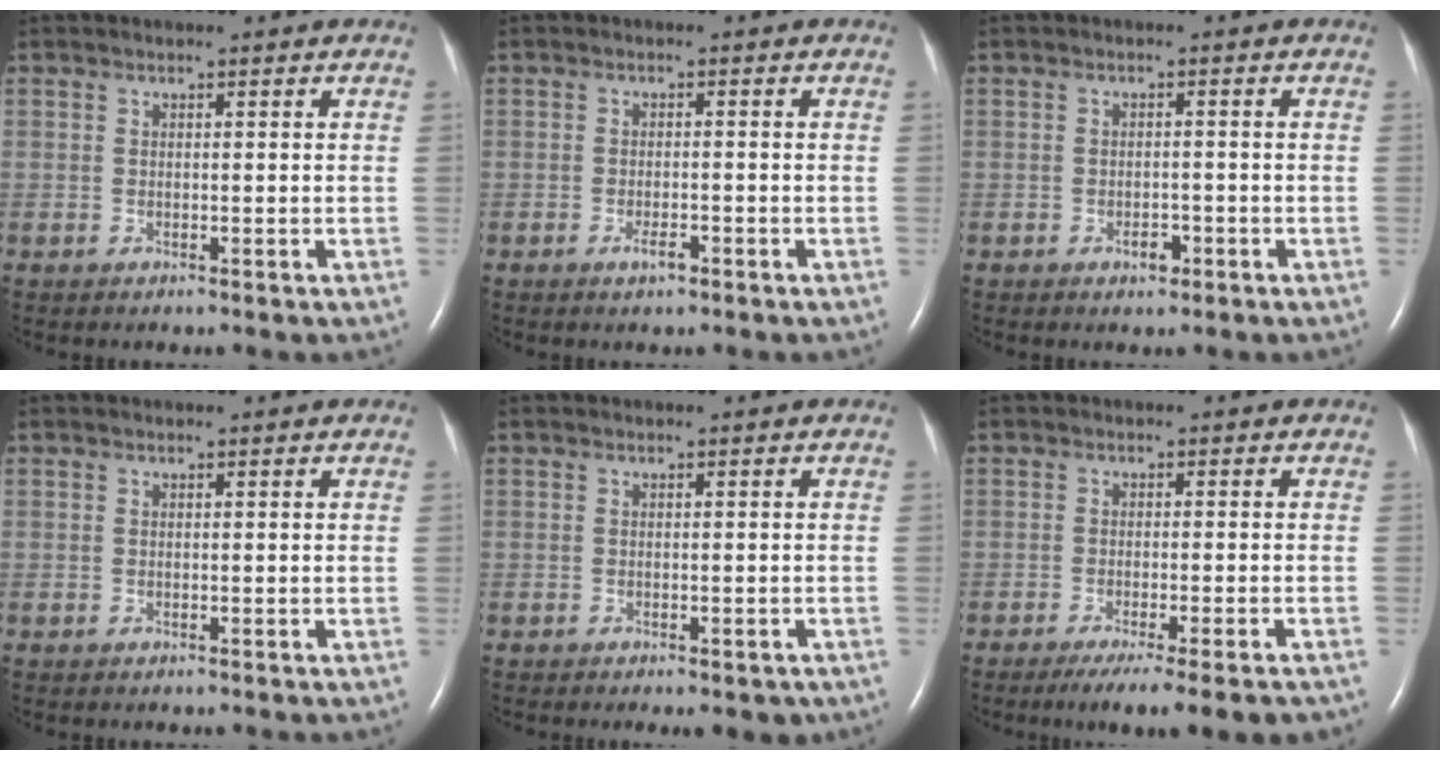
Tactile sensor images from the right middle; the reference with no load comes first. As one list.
[{"total": 1.8, "force": [-1.1, 0.5, 1.3], "torque": [-0.027, -0.001, -0.016]}, {"total": 1.8, "force": [-1.1, 1.0, 1.1], "torque": [-0.018, 0.002, -0.011]}, {"total": 0.0}, {"total": 2.9, "force": [-2.0, 1.3, 1.8], "torque": [-0.019, -0.006, -0.018]}, {"total": 9.8, "force": [-7.6, 0.3, 6.2], "torque": [-0.073, -0.020, -0.110]}]